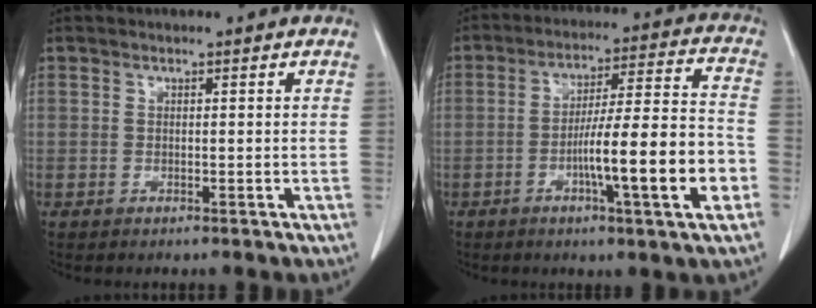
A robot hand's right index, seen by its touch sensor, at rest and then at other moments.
{"total": 14.8, "force": [-4.6, 0.3, 14.0], "torque": [-0.224, 0.004, -0.073]}